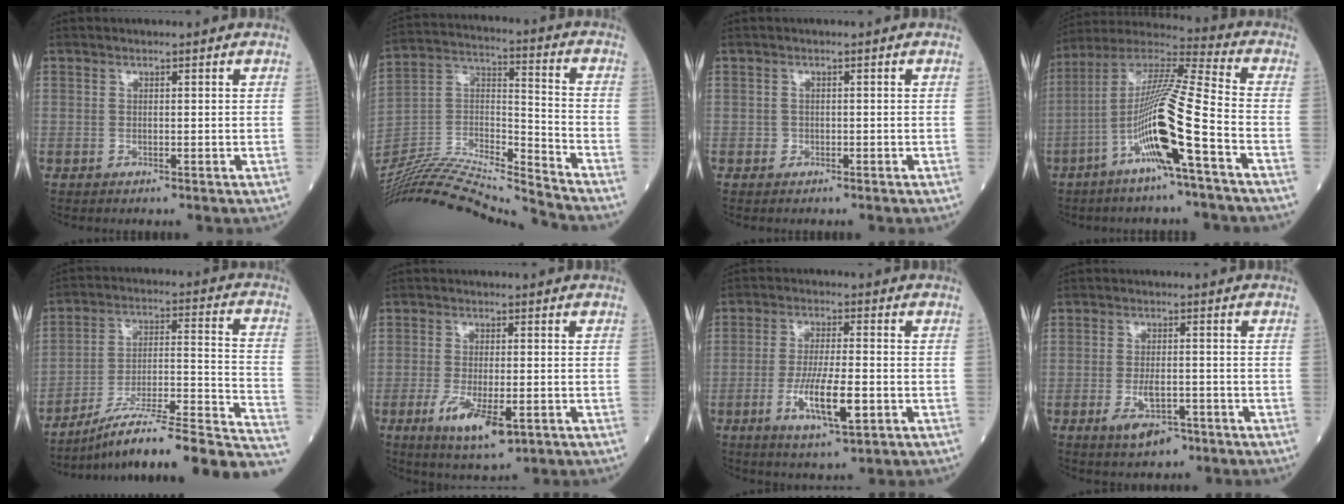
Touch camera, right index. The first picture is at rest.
{"total": 23.5, "force": [-22.3, -0.9, 7.2], "torque": [-0.158, -0.001, -0.382]}
{"total": 0.6, "force": [-0.3, 0.5, -0.1], "torque": [0.001, 0.005, -0.006]}
{"total": 14.8, "force": [-5.5, -0.7, 13.7], "torque": [-0.267, 0.005, -0.108]}
{"total": 24.0, "force": [-19.5, 1.5, 13.8], "torque": [-0.138, 0.020, -0.297]}
{"total": 7.5, "force": [-3.0, 2.1, 6.5], "torque": [-0.125, -0.017, -0.042]}
{"total": 8.8, "force": [-2.8, 1.5, 8.2], "torque": [-0.155, -0.011, -0.048]}
{"total": 4.8, "force": [-2.6, 2.0, 3.4], "torque": [-0.066, -0.002, -0.036]}